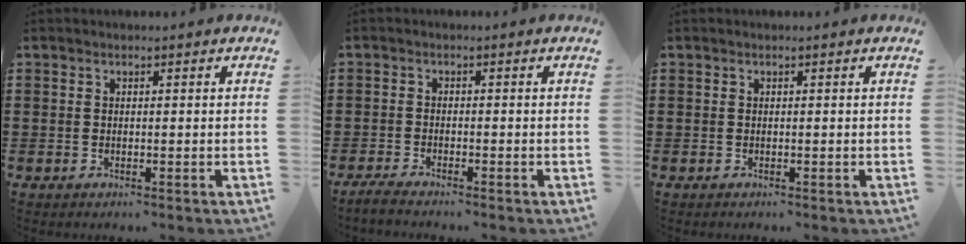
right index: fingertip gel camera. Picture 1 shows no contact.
{"total": 1.7, "force": [-1.7, -0.1, 0.3], "torque": [-0.007, 0.002, -0.034]}
{"total": 0.0}